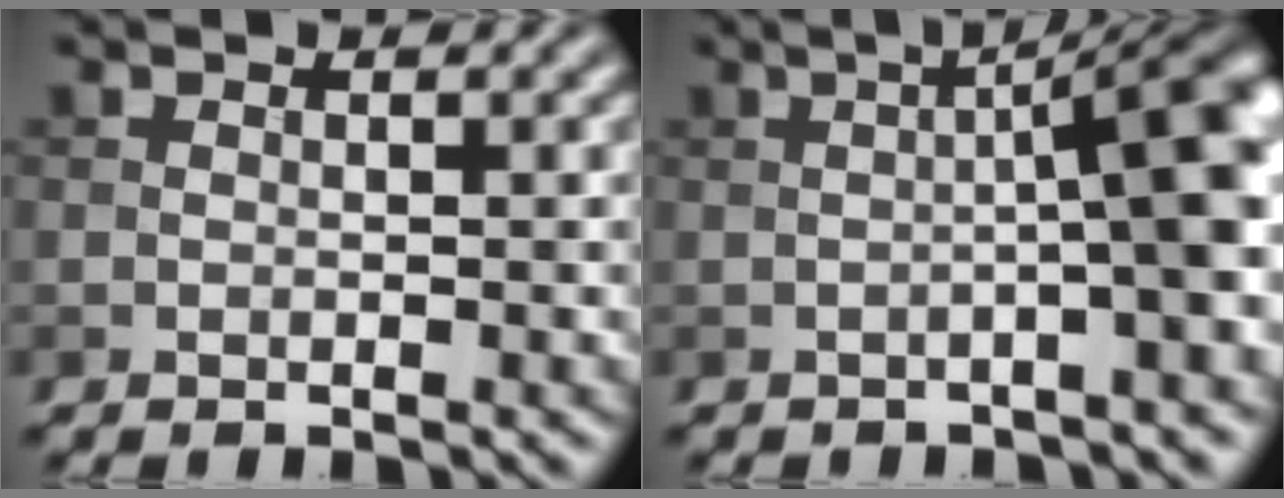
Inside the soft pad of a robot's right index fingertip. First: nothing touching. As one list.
[{"total": 7.5, "force": [-0.2, 1.2, 7.4], "torque": [-0.094, 0.023, -0.010]}]